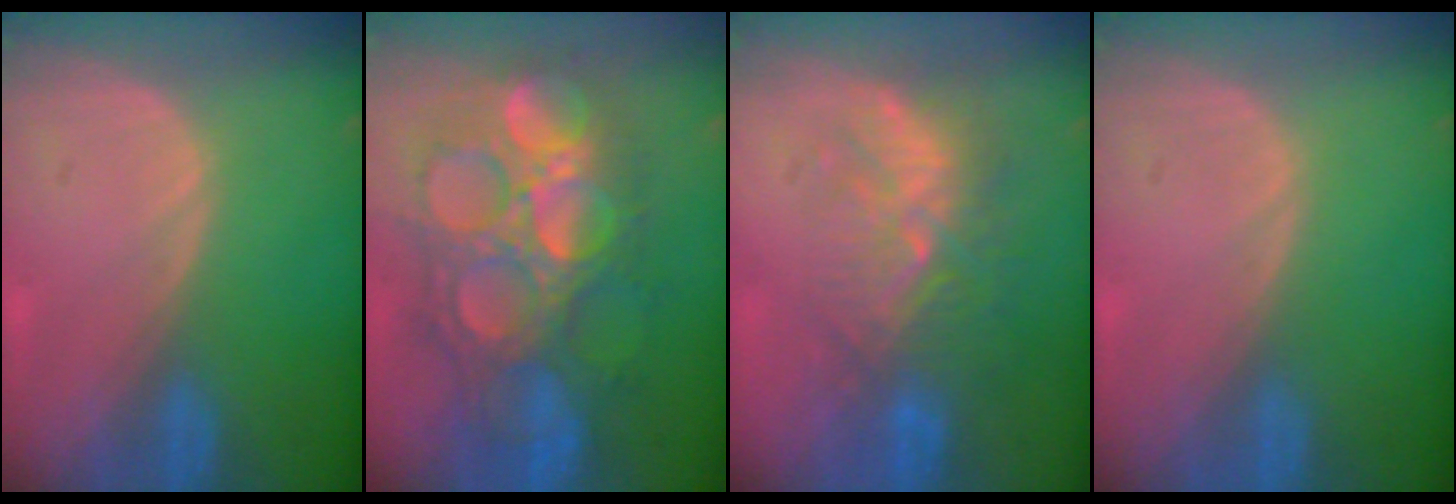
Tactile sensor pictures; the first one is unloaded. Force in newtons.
{"total": 13.6, "press": 13.5, "slide": 1.5}
{"total": 9.0, "press": 8.4, "slide": 3.3}
{"total": 0.0}